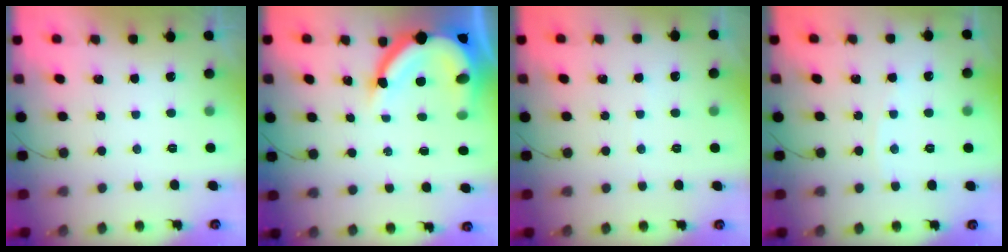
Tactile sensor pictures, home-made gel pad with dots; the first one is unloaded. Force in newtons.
{"total": 14.5, "press": 14.4, "slide": 1.3}
{"total": 1.8, "press": 1.7, "slide": 0.2}
{"total": 2.2, "press": 2.2, "slide": 0.3}